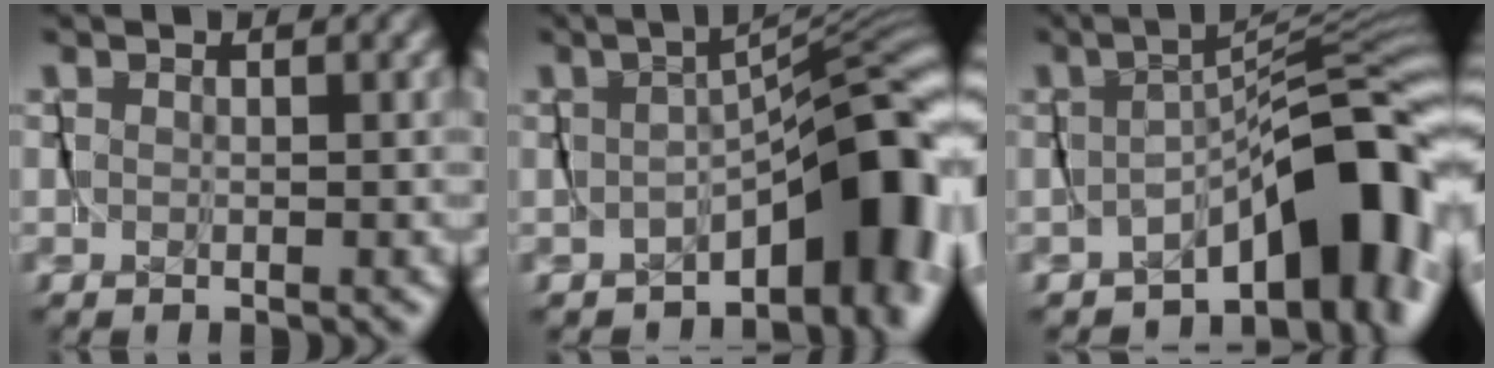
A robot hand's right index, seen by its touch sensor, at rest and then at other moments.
{"total": 7.0, "force": [-3.5, 2.6, 5.5], "torque": [-0.062, -0.003, -0.046]}
{"total": 7.5, "force": [-4.1, 2.1, 5.9], "torque": [-0.063, -0.005, -0.062]}